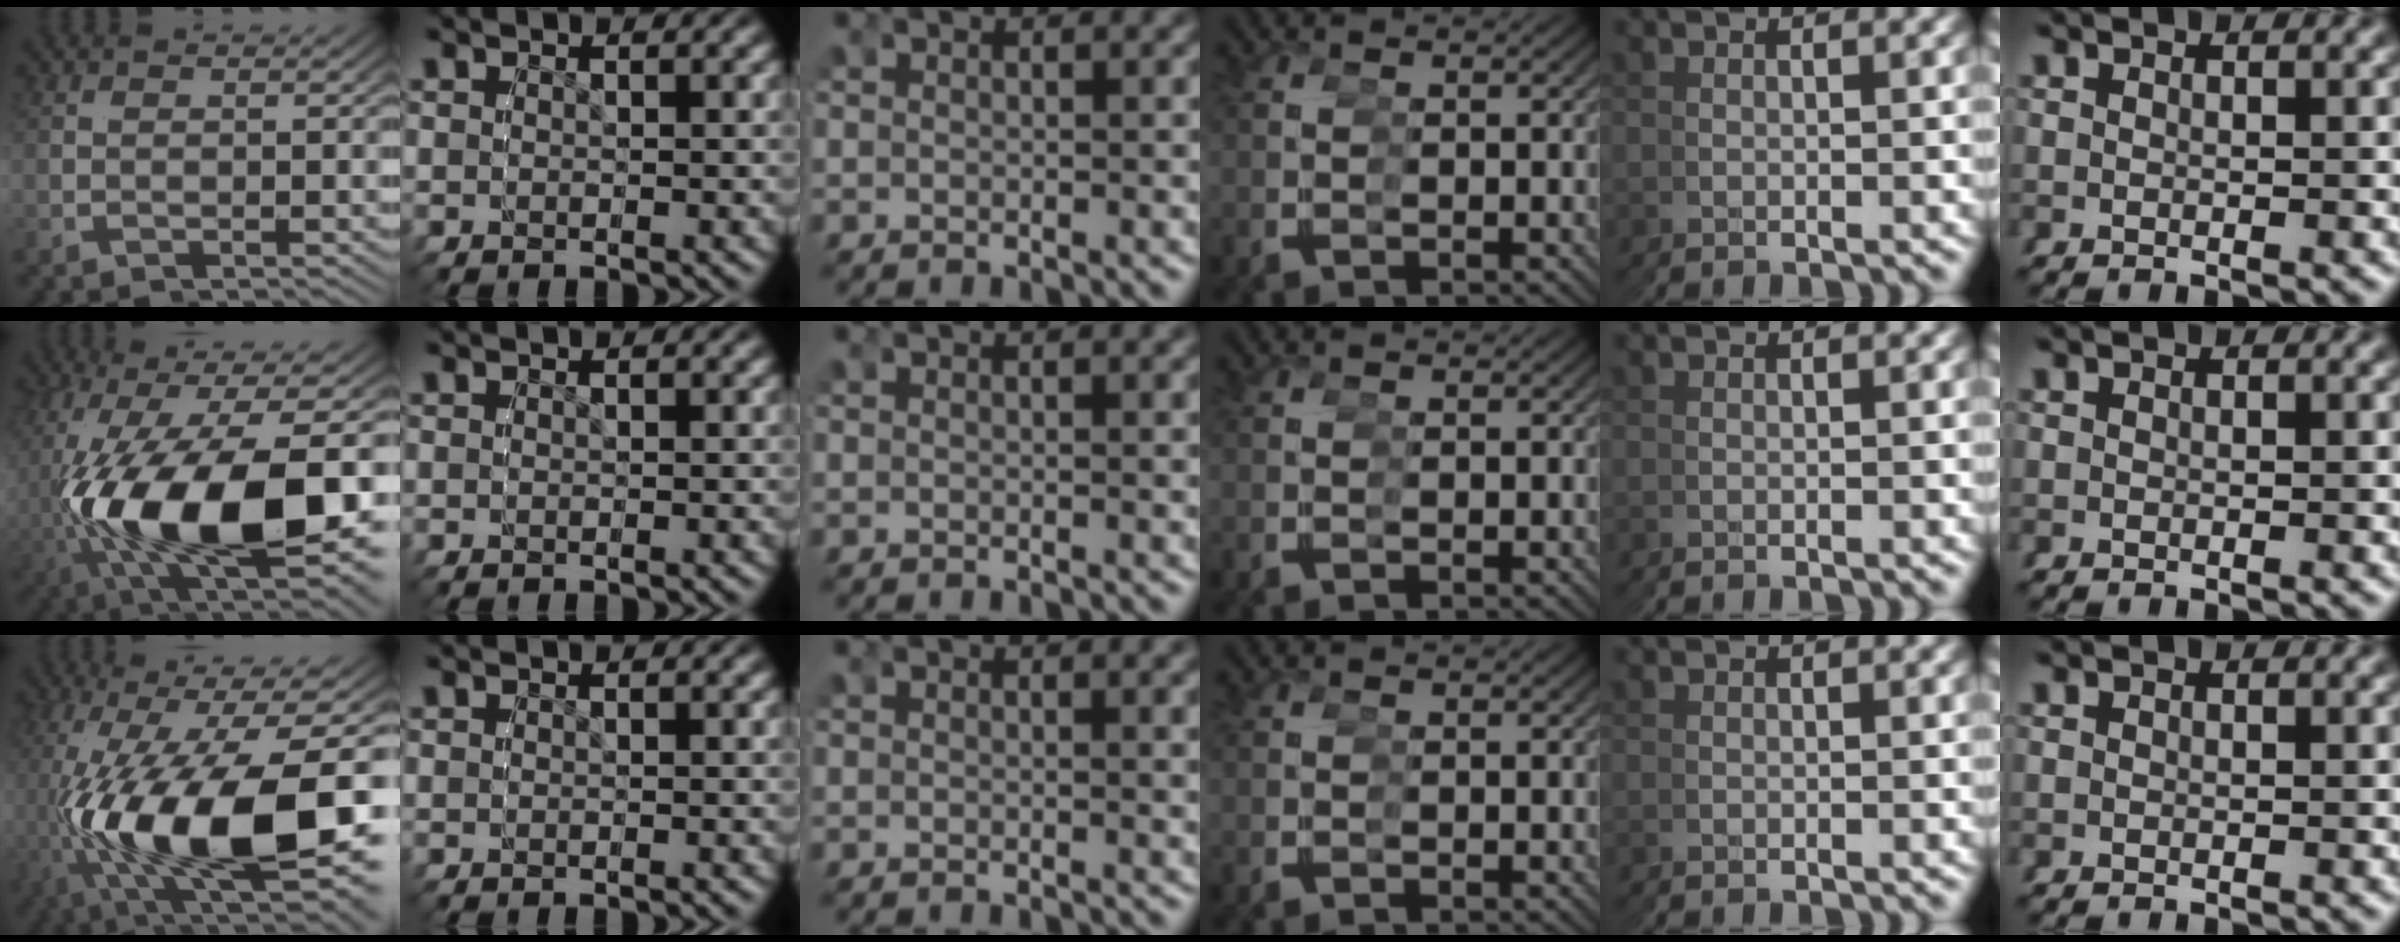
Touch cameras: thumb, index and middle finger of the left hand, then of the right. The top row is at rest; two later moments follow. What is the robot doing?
{"motion": "grasp_and_lifting", "object": "legos"}